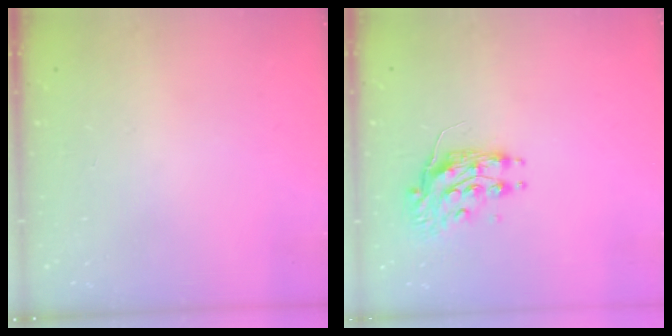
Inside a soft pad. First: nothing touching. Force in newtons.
{"total": 8.5, "press": 8.5, "slide": 0.3}